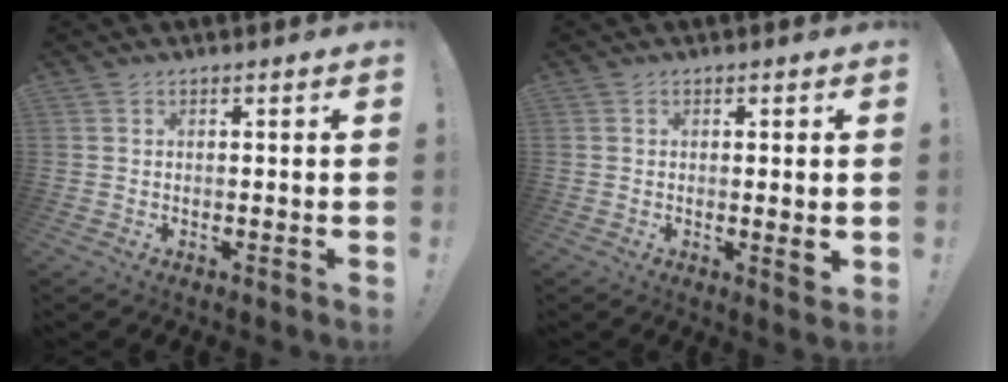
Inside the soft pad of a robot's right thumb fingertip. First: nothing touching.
{"total": 2.9, "force": [0.2, 0.3, 2.9], "torque": [-0.036, -0.007, 0.003]}